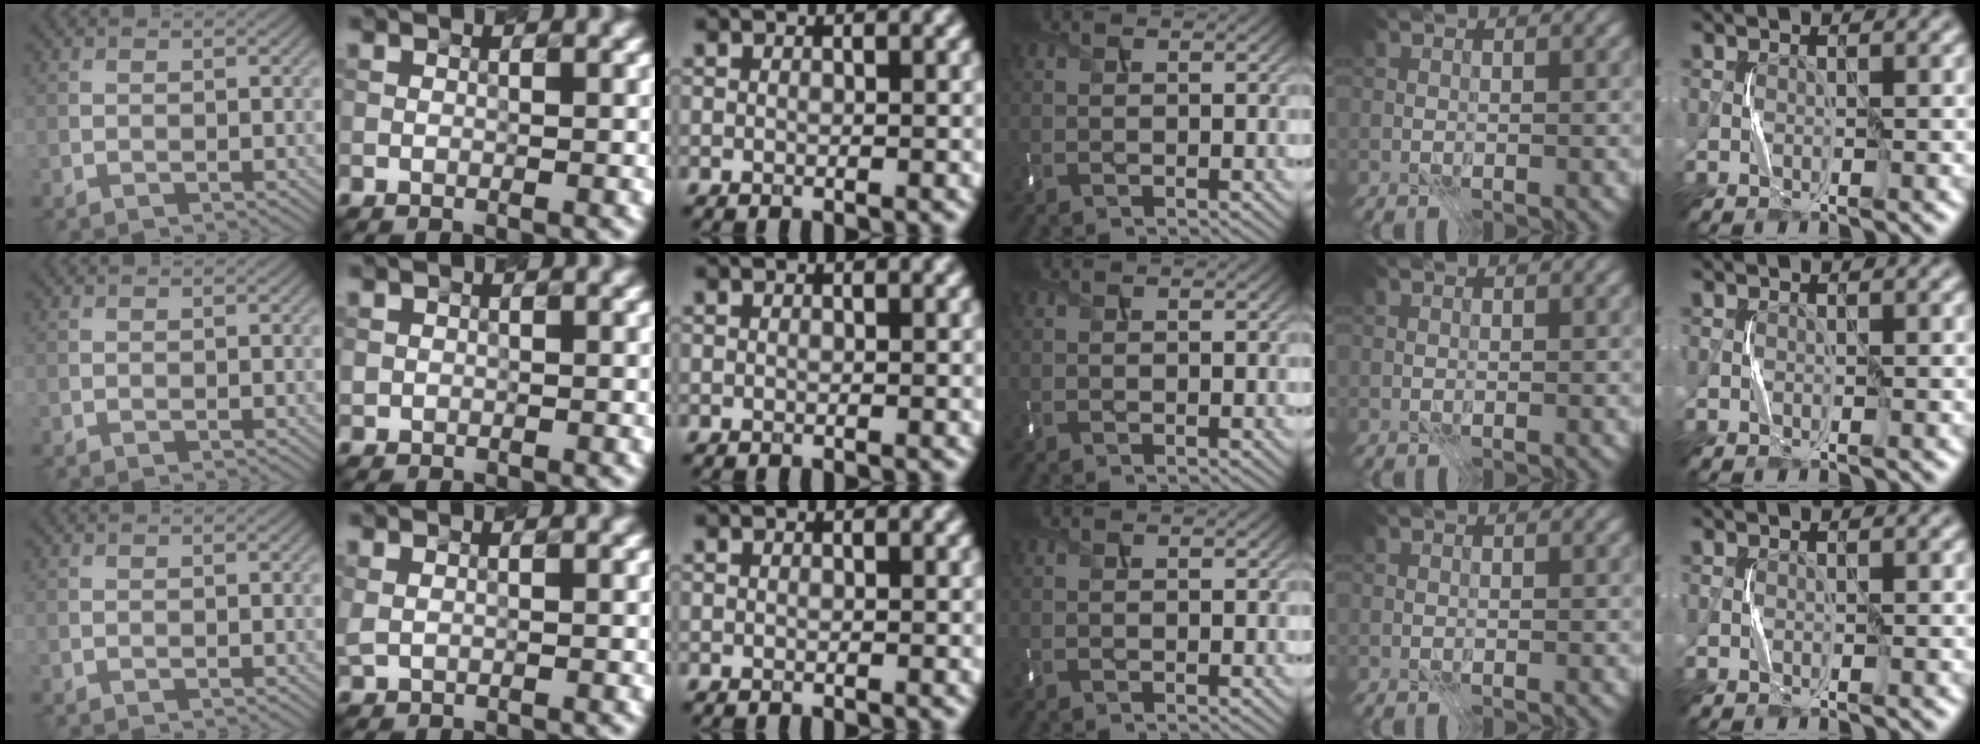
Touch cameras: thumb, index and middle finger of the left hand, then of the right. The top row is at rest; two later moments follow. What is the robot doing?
{"motion": "press", "object": "mouse"}